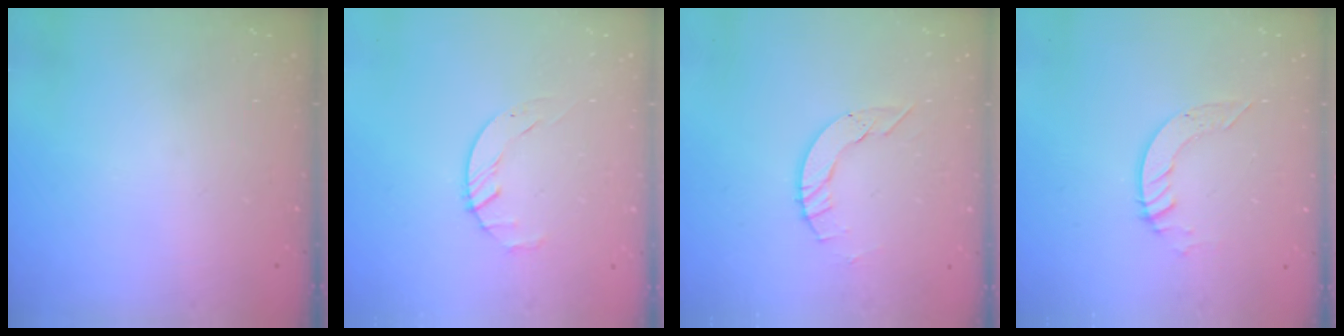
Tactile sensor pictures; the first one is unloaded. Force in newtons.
{"total": 1.8, "press": 1.7, "slide": 0.3}
{"total": 5.5, "press": 5.5, "slide": 0.2}
{"total": 4.0, "press": 4.0, "slide": 0.2}